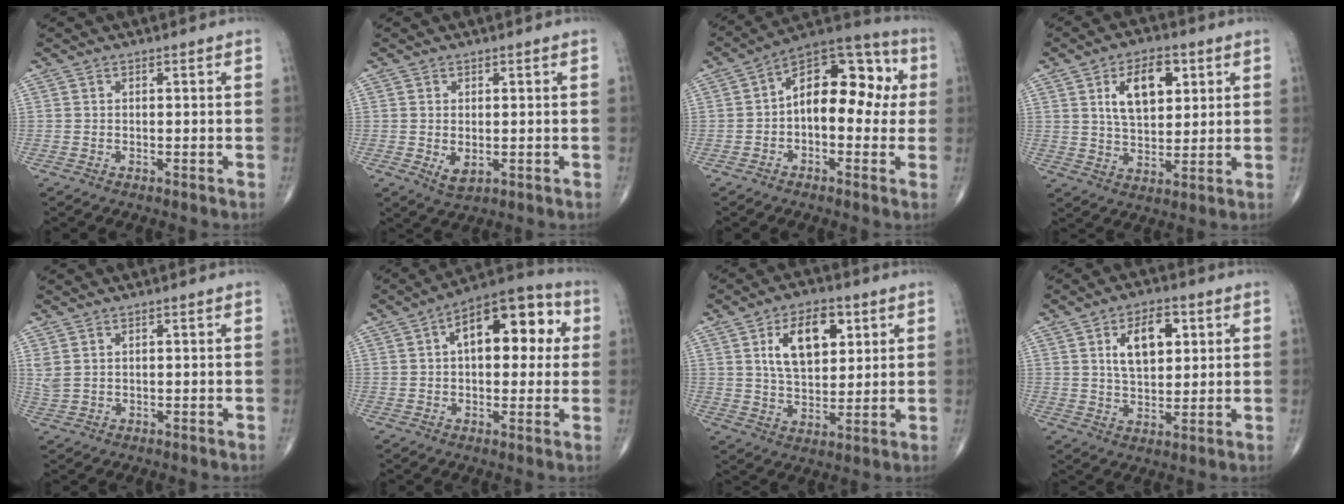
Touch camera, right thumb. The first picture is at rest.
{"total": 2.9, "force": [-0.3, 1.7, 2.3], "torque": [-0.036, -0.007, 0.003]}
{"total": 15.6, "force": [0.8, 8.9, 12.8], "torque": [-0.147, 0.044, -0.004]}
{"total": 10.8, "force": [3.9, 5.9, 8.1], "torque": [-0.107, -0.012, 0.068]}
{"total": 2.4, "force": [0.9, 1.4, 1.7], "torque": [-0.046, 0.004, 0.027]}
{"total": 15.9, "force": [3.7, 8.2, 13.1], "torque": [-0.148, 0.026, 0.045]}
{"total": 12.3, "force": [4.4, 6.9, 9.2], "torque": [-0.124, -0.013, 0.080]}
{"total": 9.6, "force": [3.2, 5.3, 7.3], "torque": [-0.096, -0.010, 0.055]}